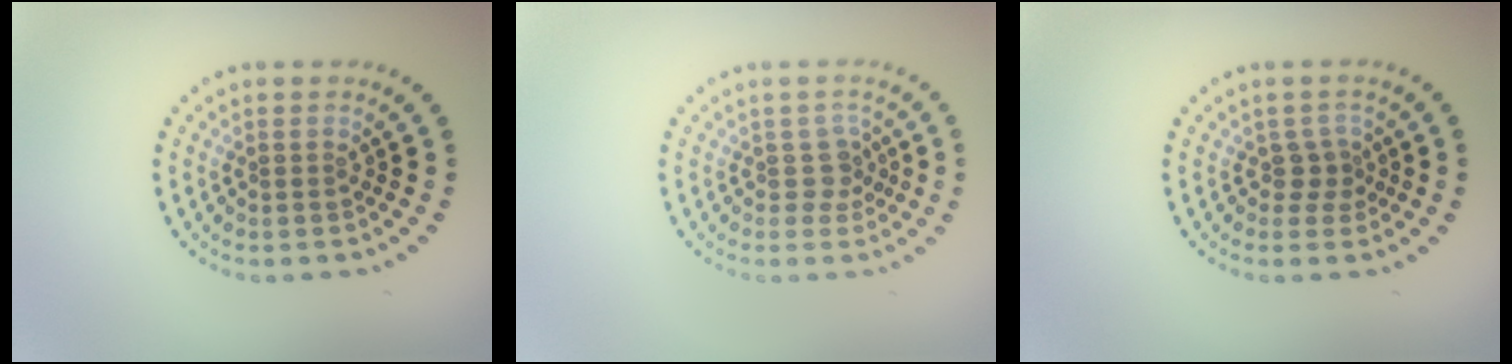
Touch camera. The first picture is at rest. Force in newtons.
{"total": 1.7, "press": 1.4, "slide": 1.0}
{"total": 1.9, "press": 1.3, "slide": 1.3}